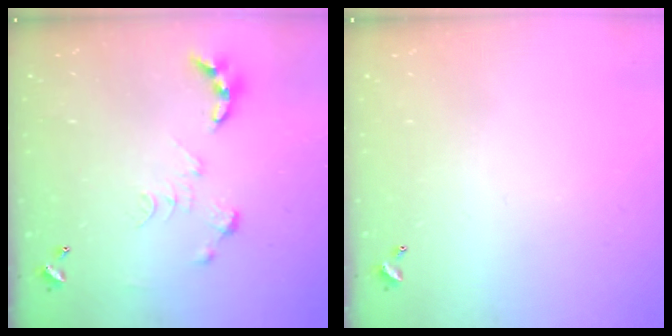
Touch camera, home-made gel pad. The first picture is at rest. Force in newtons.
{"total": 0.0}